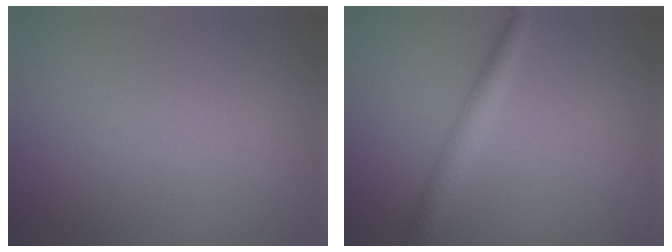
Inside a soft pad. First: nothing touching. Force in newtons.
{"total": 2.8, "press": 2.8, "slide": 0.1}